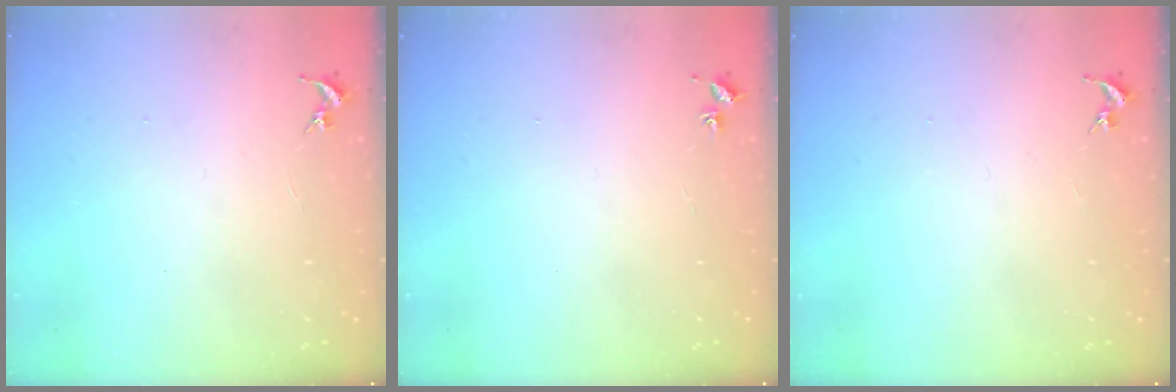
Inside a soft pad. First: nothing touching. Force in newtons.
{"total": 1.9, "press": 1.9, "slide": 0.2}
{"total": 0.0}